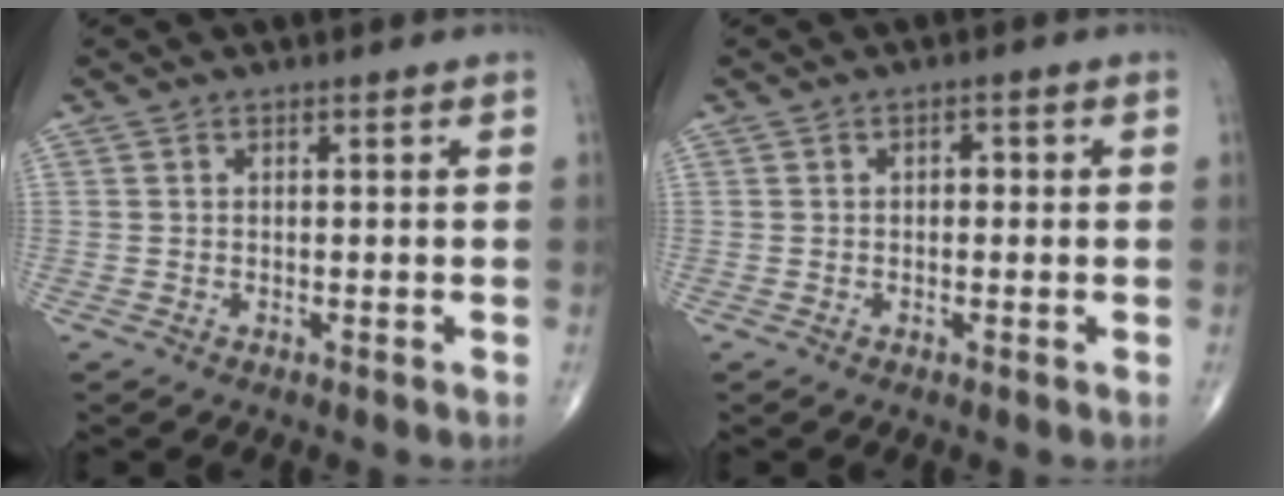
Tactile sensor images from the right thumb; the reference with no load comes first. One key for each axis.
{"total": 1.5, "fx": 0.1, "fy": 0.9, "fz": 1.1, "tx": -0.008, "ty": 0.006, "tz": -0.003}